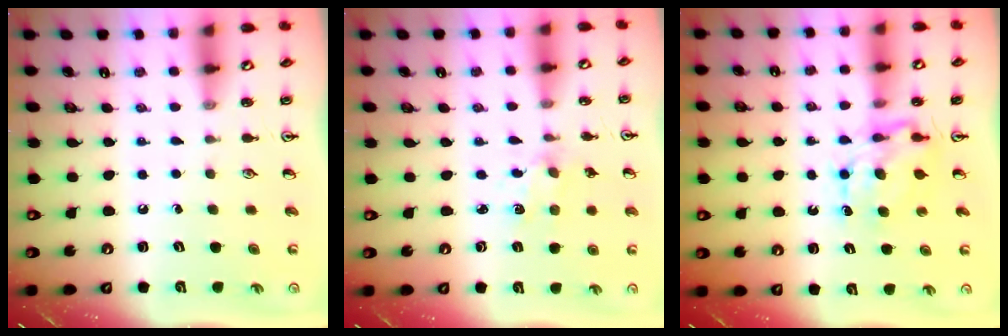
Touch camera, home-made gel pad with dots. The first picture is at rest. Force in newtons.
{"total": 1.8, "press": 1.7, "slide": 0.5}
{"total": 6.6, "press": 6.6, "slide": 0.5}